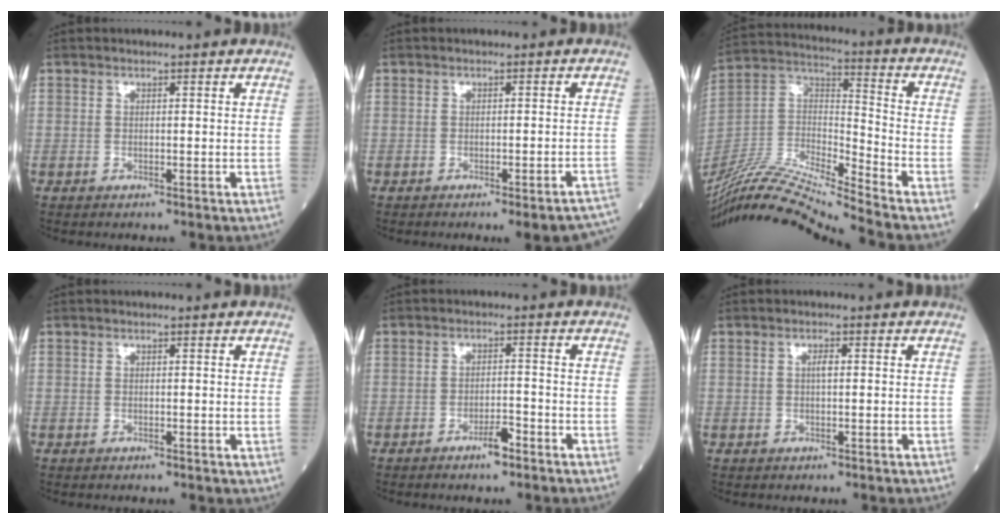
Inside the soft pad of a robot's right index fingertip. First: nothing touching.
{"total": 8.0, "force": [-7.2, 0.3, 3.5], "torque": [-0.024, -0.001, -0.079]}
{"total": 17.5, "force": [-16.1, -1.8, 6.6], "torque": [-0.130, 0.015, -0.302]}
{"total": 0.0}
{"total": 3.0, "force": [-2.1, 0.5, 2.1], "torque": [-0.032, 0.002, -0.036]}
{"total": 1.1, "force": [0.1, 0.3, 1.1], "torque": [-0.020, 0.002, 0.001]}